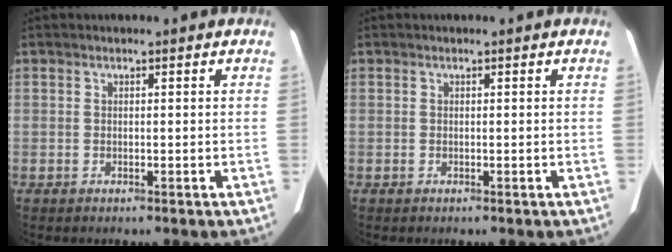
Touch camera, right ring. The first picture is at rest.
{"total": 0.0}